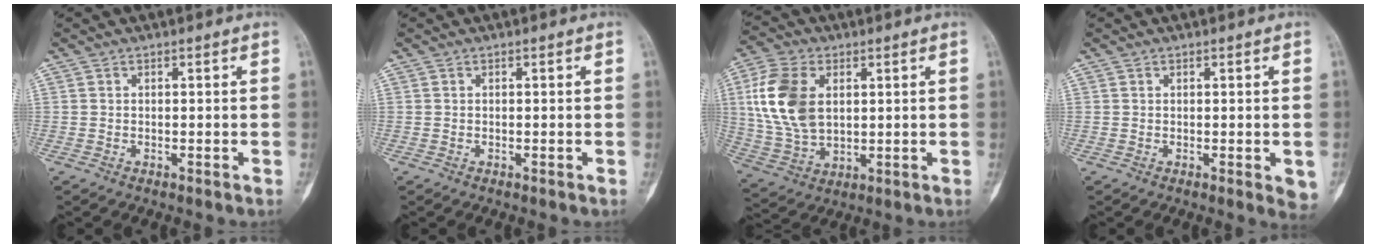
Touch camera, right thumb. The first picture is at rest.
{"total": 0.0}
{"total": 14.6, "force": [3.1, 9.3, 10.8], "torque": [-0.218, -0.004, 0.066]}
{"total": 3.1, "force": [-0.4, 1.1, 2.9], "torque": [-0.027, -0.007, -0.004]}